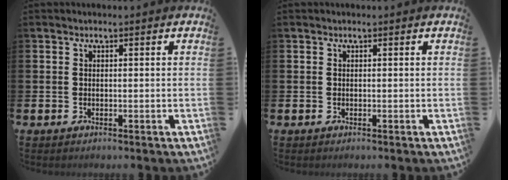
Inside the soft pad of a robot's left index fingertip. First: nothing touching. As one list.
[{"total": 0.0}]